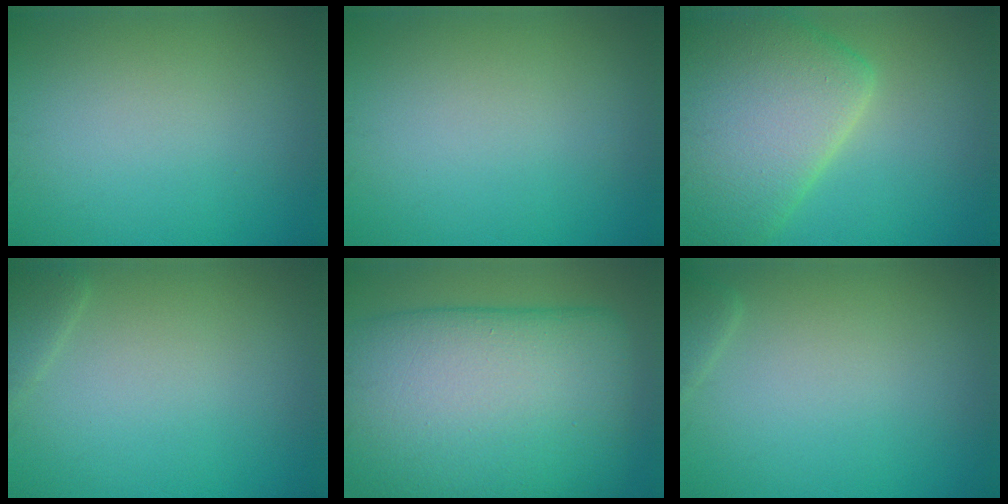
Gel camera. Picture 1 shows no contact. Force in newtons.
{"total": 0.0}
{"total": 9.6, "press": 9.6, "slide": 0.5}
{"total": 1.3, "press": 1.3, "slide": 0.0}
{"total": 16.9, "press": 16.9, "slide": 0.9}
{"total": 0.9, "press": 0.9, "slide": 0.1}